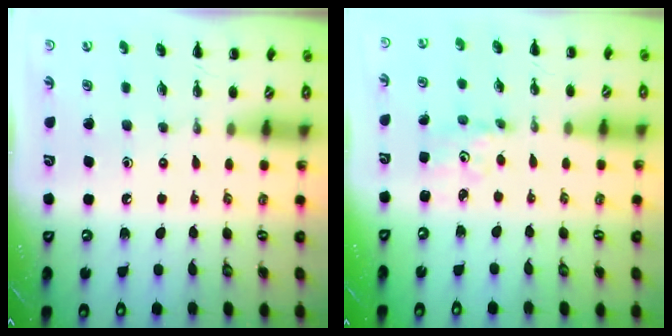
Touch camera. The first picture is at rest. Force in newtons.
{"total": 1.8, "press": 1.8, "slide": 0.5}